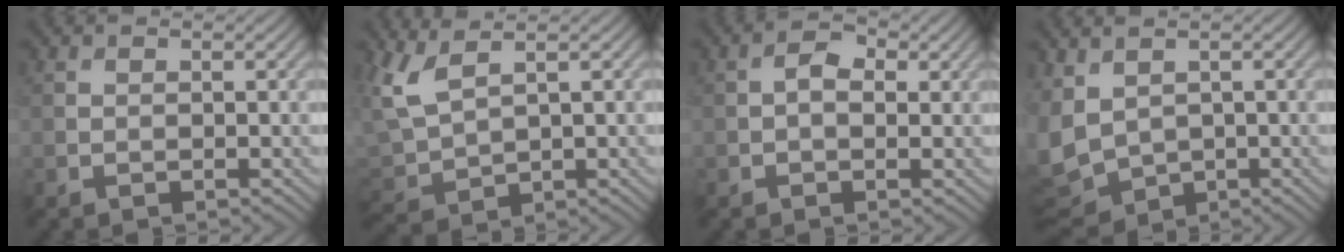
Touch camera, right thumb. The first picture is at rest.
{"total": 5.6, "force": [3.4, 2.2, 3.9], "torque": [-0.117, 0.001, 0.071]}
{"total": 2.6, "force": [0.2, 1.6, 2.1], "torque": [-0.037, 0.003, -0.003]}
{"total": 7.0, "force": [-0.1, 4.9, 5.0], "torque": [-0.170, -0.015, 0.002]}